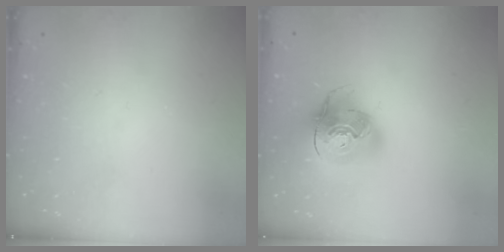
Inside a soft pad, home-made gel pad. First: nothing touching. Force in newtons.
{"total": 13.7, "press": 13.6, "slide": 1.7}